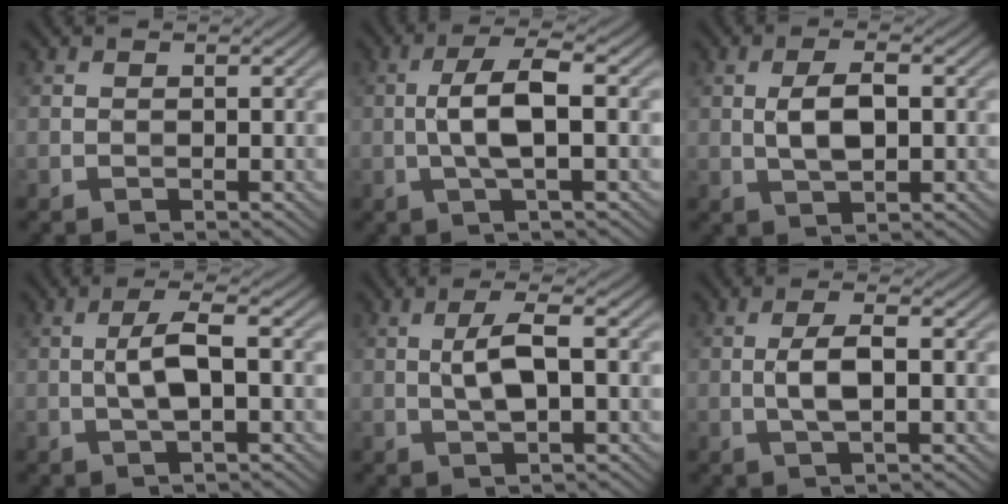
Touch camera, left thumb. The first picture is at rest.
{"total": 5.8, "force": [-0.4, 1.4, 5.6], "torque": [-0.111, 0.012, -0.014]}
{"total": 4.6, "force": [0.2, 2.0, 4.1], "torque": [-0.086, 0.001, 0.006]}
{"total": 4.3, "force": [-0.3, 1.1, 4.1], "torque": [-0.085, 0.009, -0.009]}
{"total": 4.5, "force": [0.2, 1.2, 4.3], "torque": [-0.090, 0.008, 0.002]}
{"total": 3.8, "force": [-0.3, 1.1, 3.7], "torque": [-0.077, 0.004, -0.008]}